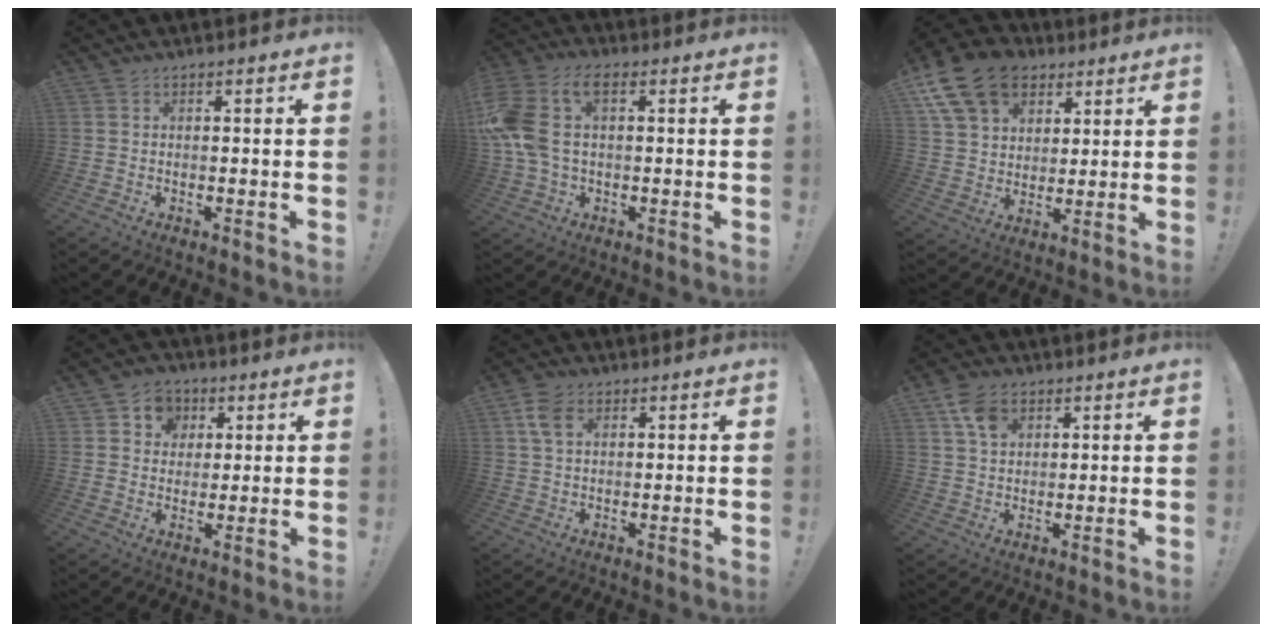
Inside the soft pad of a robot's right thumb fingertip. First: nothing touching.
{"total": 13.3, "force": [2.3, 8.1, 10.4], "torque": [-0.217, -0.001, 0.044]}
{"total": 17.2, "force": [9.0, 12.1, 8.4], "torque": [-0.136, -0.040, 0.172]}
{"total": 7.4, "force": [2.4, 6.8, 1.8], "torque": [-0.023, -0.013, 0.047]}
{"total": 5.8, "force": [2.5, 3.6, 3.9], "torque": [-0.062, -0.002, 0.047]}
{"total": 7.3, "force": [3.6, 4.9, 3.9], "torque": [-0.062, -0.006, 0.069]}